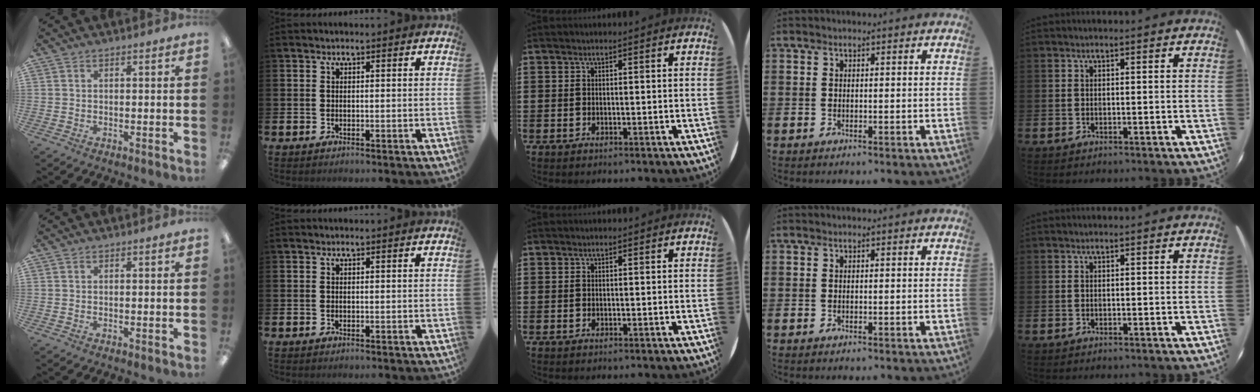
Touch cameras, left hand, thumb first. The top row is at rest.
{}